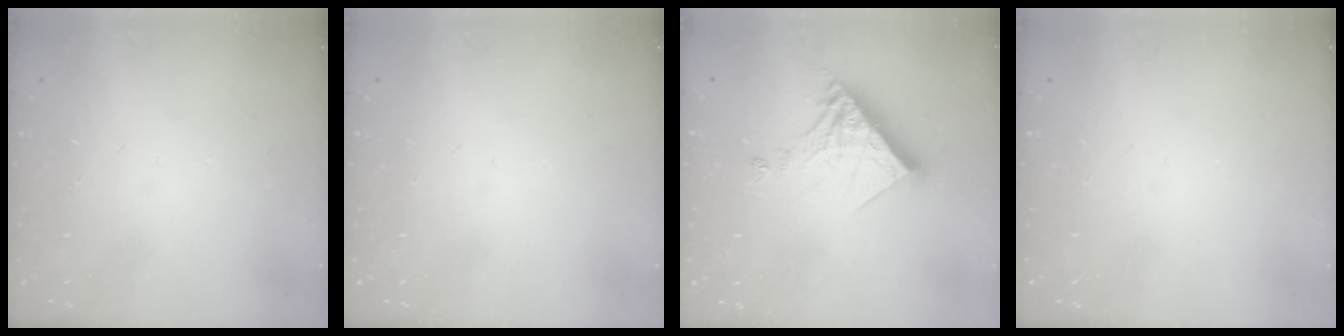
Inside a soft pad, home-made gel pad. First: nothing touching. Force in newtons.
{"total": 0.0}
{"total": 12.7, "press": 12.6, "slide": 1.2}
{"total": 0.0}